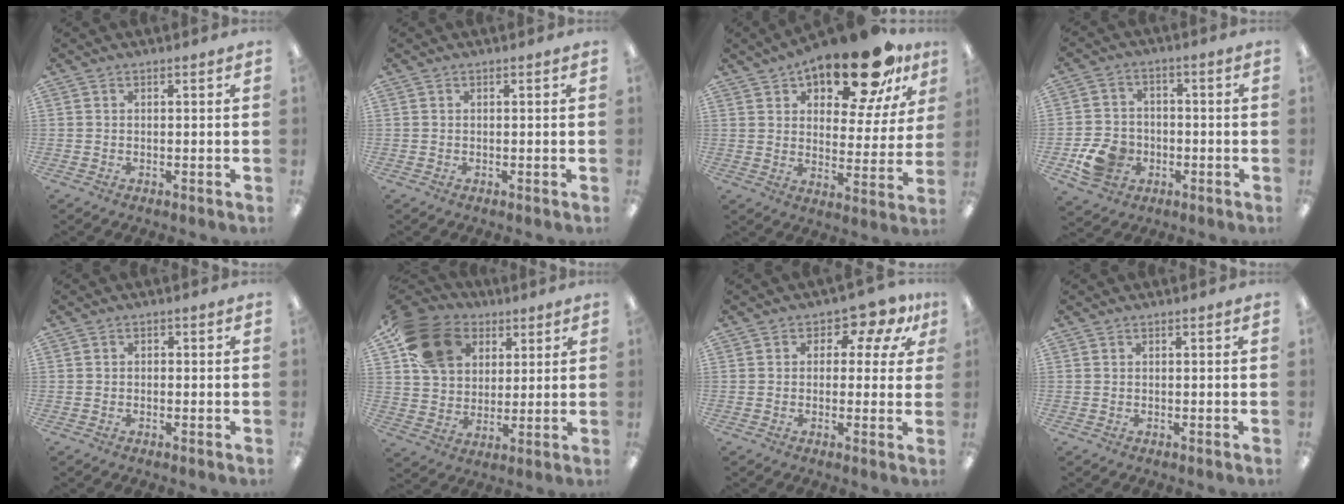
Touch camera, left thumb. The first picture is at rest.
{"total": 0.0}
{"total": 19.8, "force": [14.7, 7.3, 11.0], "torque": [-0.162, -0.090, 0.245]}
{"total": 9.4, "force": [-3.4, 7.7, 4.3], "torque": [-0.093, 0.022, -0.057]}
{"total": 0.7, "force": [-0.5, 0.5, 0.2], "torque": [-0.004, 0.002, -0.010]}
{"total": 16.3, "force": [8.3, 12.0, 7.4], "torque": [-0.146, -0.019, 0.165]}
{"total": 6.3, "force": [3.2, 3.8, 3.8], "torque": [-0.056, -0.014, 0.053]}
{"total": 0.0}